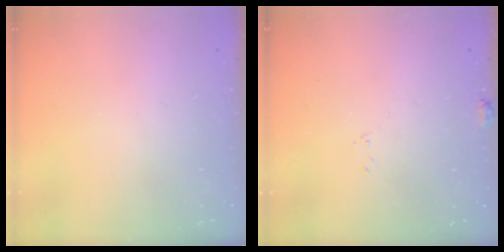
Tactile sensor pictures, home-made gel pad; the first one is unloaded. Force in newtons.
{"total": 5.5, "press": 5.5, "slide": 0.3}